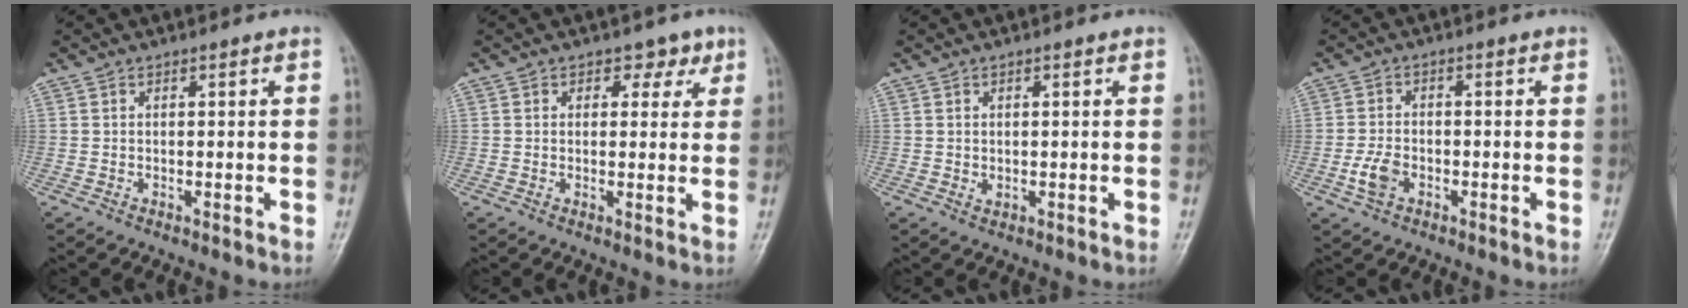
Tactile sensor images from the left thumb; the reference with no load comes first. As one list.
[{"total": 3.6, "force": [1.9, 2.7, 1.4], "torque": [0.012, -0.006, 0.020]}, {"total": 1.3, "force": [0.3, 0.9, 0.9], "torque": [-0.013, -0.003, 0.008]}, {"total": 4.2, "force": [-1.7, 2.7, 2.8], "torque": [-0.058, 0.008, -0.033]}]